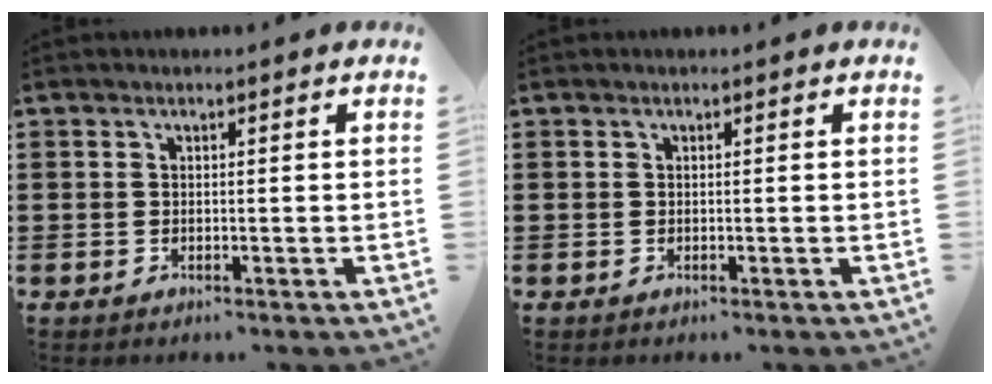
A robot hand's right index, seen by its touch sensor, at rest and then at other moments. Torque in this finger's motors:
{"motor_torque": [0.10, 0.05, 0.05, 0.01]}